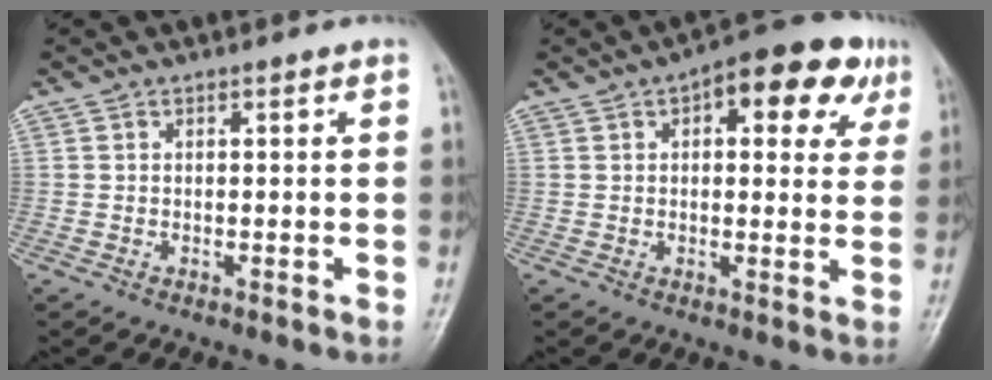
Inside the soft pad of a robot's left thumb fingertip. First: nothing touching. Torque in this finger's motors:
{"motor_torque": [0.09, 0.28, 0.26, 0.32, 0.12]}